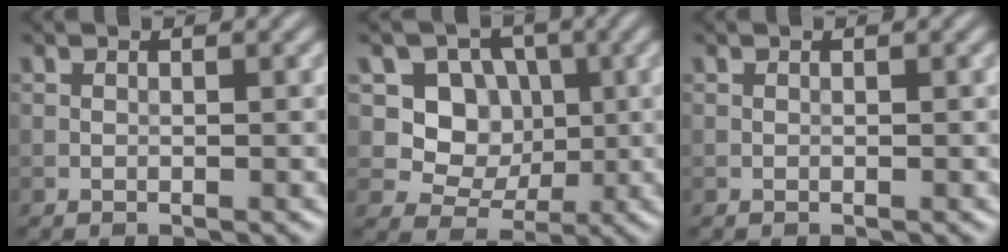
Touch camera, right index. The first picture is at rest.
{"total": 6.1, "force": [1.1, 5.3, 2.7], "torque": [-0.041, -0.002, 0.017]}
{"total": 0.0}